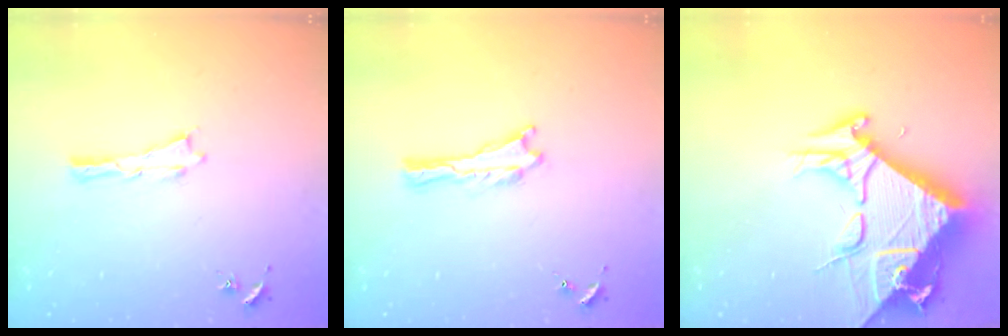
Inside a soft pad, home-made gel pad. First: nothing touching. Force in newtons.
{"total": 0.0}
{"total": 17.0, "press": 16.9, "slide": 1.6}